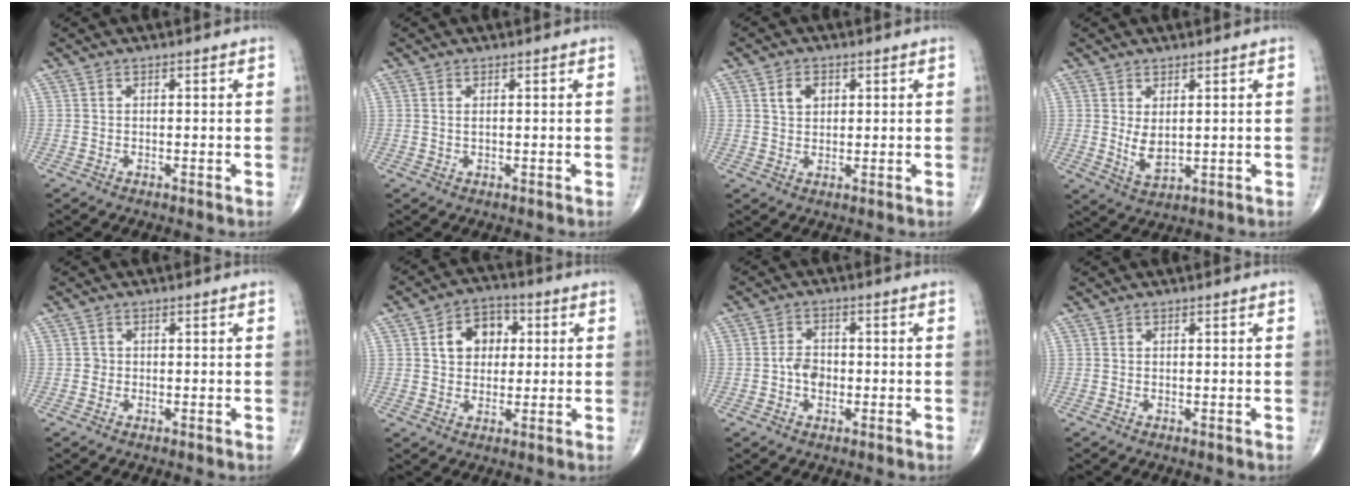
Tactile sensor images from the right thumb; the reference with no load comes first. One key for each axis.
{"total": 0.6, "fx": 0.2, "fy": 0.2, "fz": 0.5, "tx": -0.008, "ty": 0.000, "tz": 0.004}
{"total": 3.7, "fx": 1.4, "fy": 2.7, "fz": 2.1, "tx": -0.025, "ty": -0.004, "tz": 0.025}
{"total": 4.5, "fx": 0.8, "fy": 2.4, "fz": 3.8, "tx": -0.062, "ty": -0.015, "tz": 0.026}
{"total": 0.9, "fx": -0.1, "fy": 0.9, "fz": 0.1, "tx": 0.007, "ty": 0.003, "tz": -0.005}
{"total": 9.0, "fx": 2.0, "fy": 6.8, "fz": 5.6, "tx": -0.056, "ty": 0.010, "tz": 0.026}
{"total": 4.2, "fx": -0.8, "fy": 3.0, "fz": 2.8, "tx": -0.038, "ty": 0.009, "tz": -0.019}
{"total": 0.0}